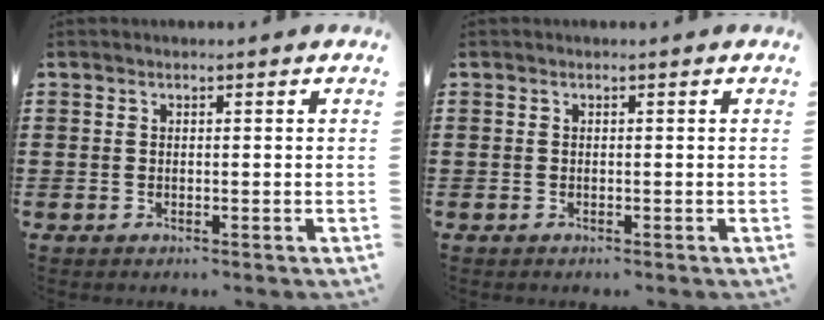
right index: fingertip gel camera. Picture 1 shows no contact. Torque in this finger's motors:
{"motor_torque": [-0.01, 0.00, 0.00, 0.00]}